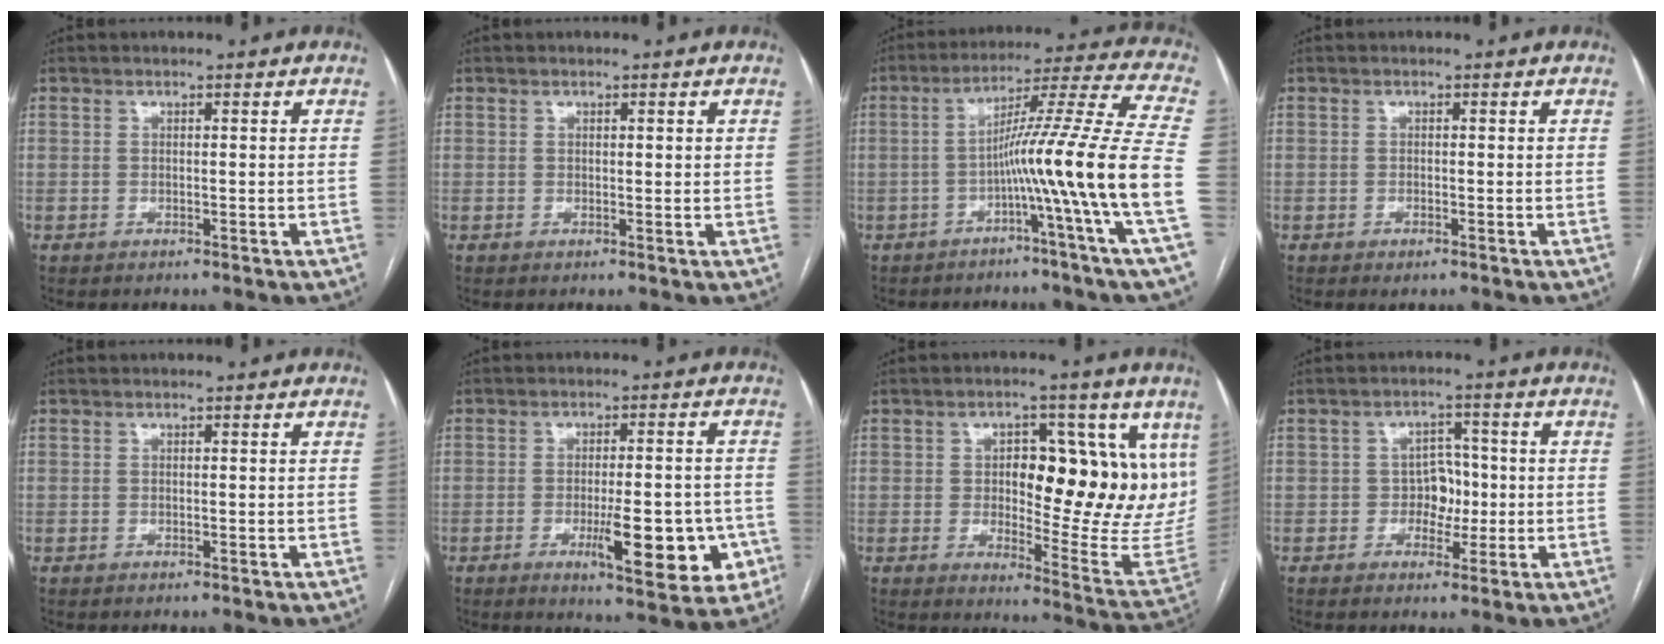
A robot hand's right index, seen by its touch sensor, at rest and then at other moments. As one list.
[{"total": 1.0, "force": [0.5, 0.4, 0.7], "torque": [-0.010, 0.001, 0.005]}, {"total": 15.9, "force": [-4.3, -3.4, 14.9], "torque": [-0.222, 0.006, -0.080]}, {"total": 1.0, "force": [-0.6, 0.3, 0.7], "torque": [-0.007, -0.001, -0.006]}, {"total": 0.0}, {"total": 12.0, "force": [-4.1, 3.1, 10.8], "torque": [-0.139, 0.001, -0.049]}, {"total": 17.4, "force": [5.2, 6.6, 15.3], "torque": [-0.184, 0.007, 0.075]}, {"total": 4.3, "force": [-0.7, 3.3, 2.6], "torque": [-0.031, 0.013, -0.012]}]